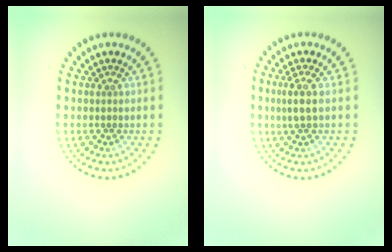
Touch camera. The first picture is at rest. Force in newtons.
{"total": 2.1, "press": 1.6, "slide": 1.3}